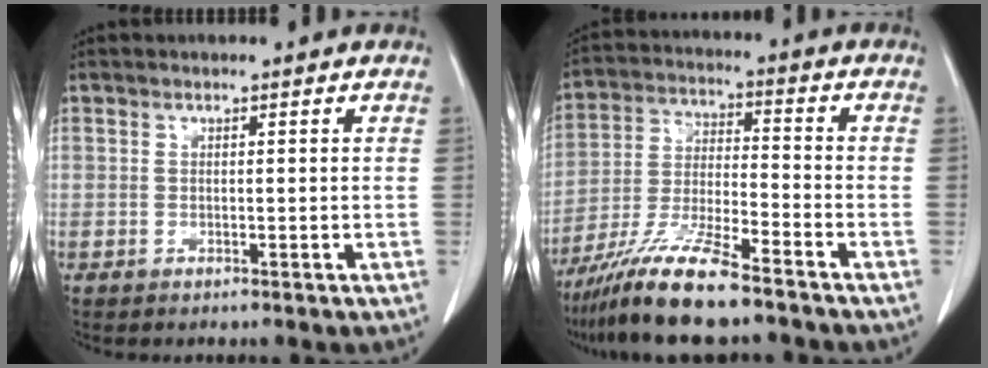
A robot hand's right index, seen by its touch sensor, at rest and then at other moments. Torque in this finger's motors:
{"motor_torque": [1.06, -1.04, 0.51, 0.21]}